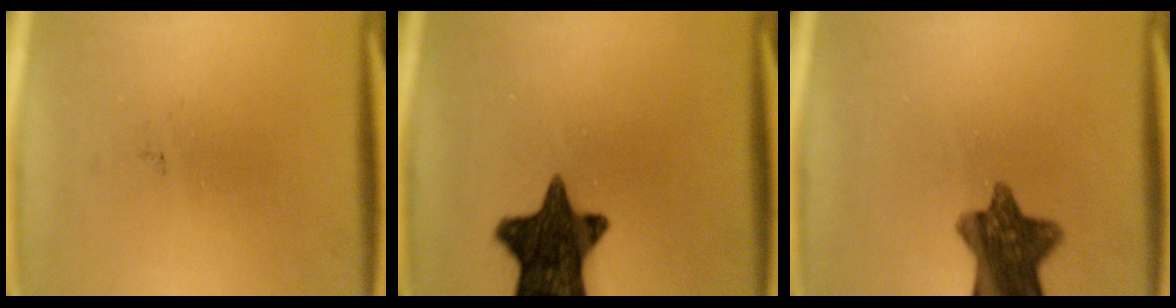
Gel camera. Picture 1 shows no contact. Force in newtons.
{"total": 13.8}
{"total": 10.1}